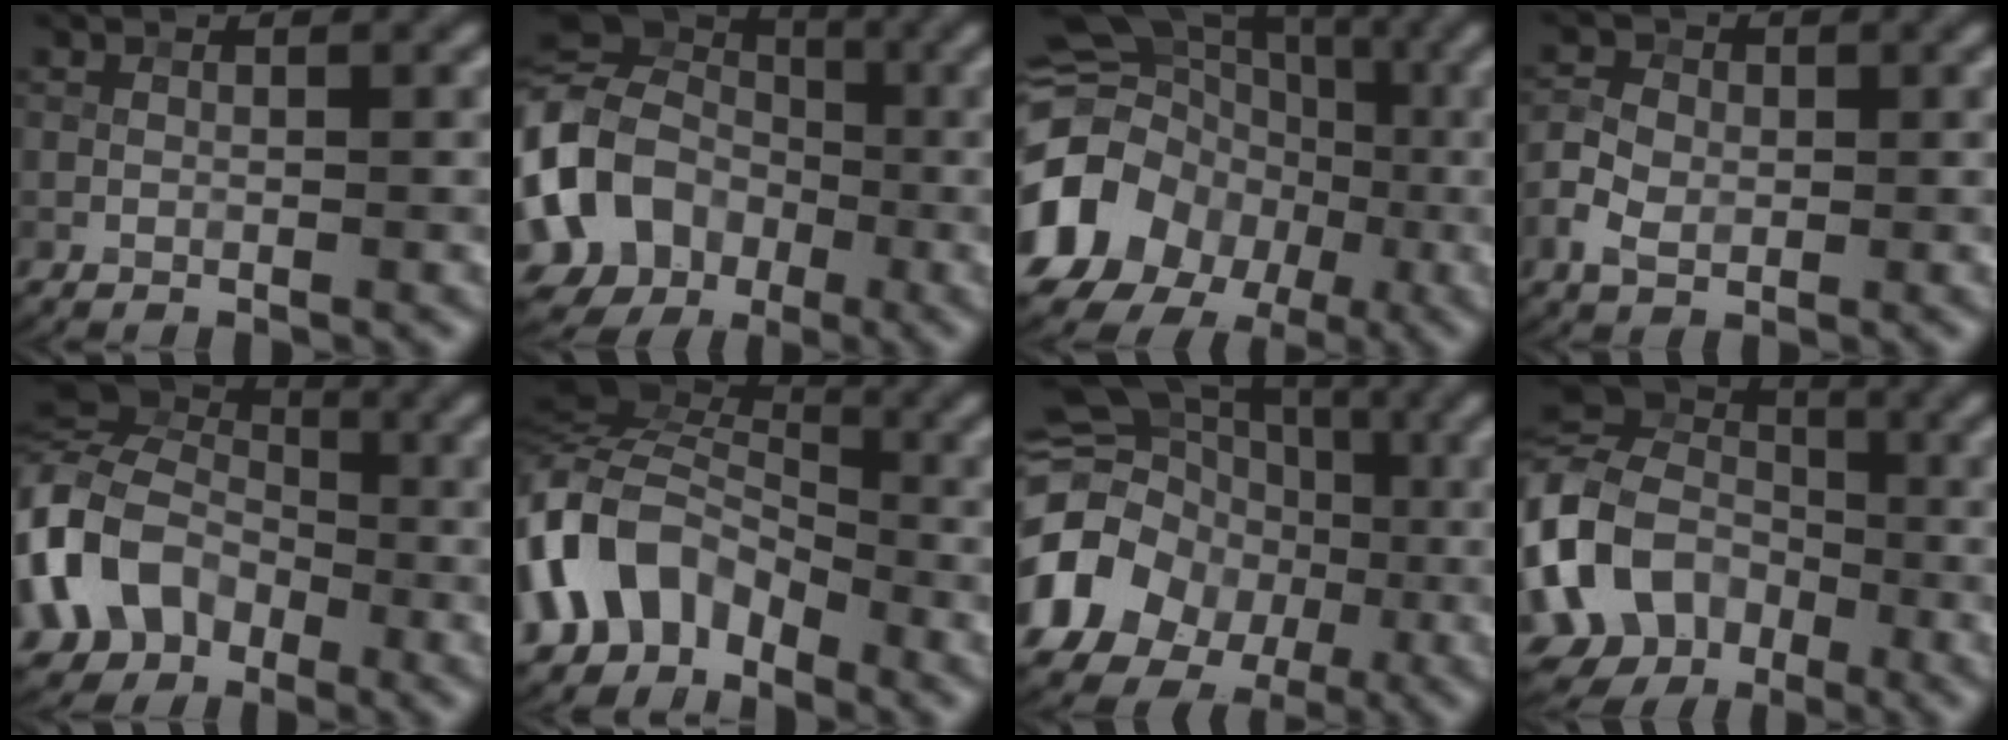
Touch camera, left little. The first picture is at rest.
{"total": 10.5, "force": [-2.3, 9.0, 4.9], "torque": [-0.117, -0.004, -0.057]}
{"total": 14.8, "force": [-3.7, 12.7, 6.6], "torque": [-0.122, -0.006, -0.076]}
{"total": 3.3, "force": [-0.7, 2.6, 2.0], "torque": [-0.041, 0.002, -0.016]}
{"total": 11.6, "force": [-3.2, 9.3, 6.1], "torque": [-0.163, -0.018, -0.071]}
{"total": 9.0, "force": [-3.7, 6.2, 5.3], "torque": [-0.096, 0.013, -0.088]}
{"total": 16.3, "force": [-3.6, 14.8, 6.0], "torque": [-0.119, -0.012, -0.079]}
{"total": 11.2, "force": [-3.2, 9.1, 5.6], "torque": [-0.141, -0.001, -0.079]}